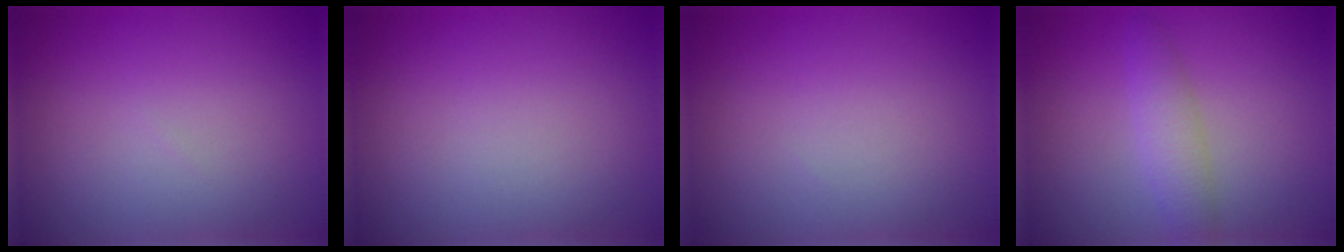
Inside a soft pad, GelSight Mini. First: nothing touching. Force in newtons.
{"total": 0.0}
{"total": 0.0}
{"total": 2.5, "press": 2.5, "slide": 0.1}